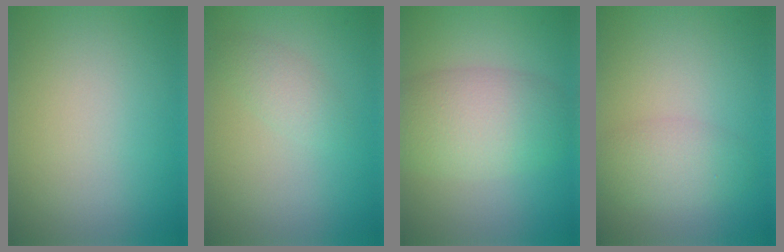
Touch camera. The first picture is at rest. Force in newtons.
{"total": 1.6, "press": 1.6, "slide": 0.1}
{"total": 6.2, "press": 6.2, "slide": 0.3}
{"total": 2.8, "press": 2.8, "slide": 0.1}